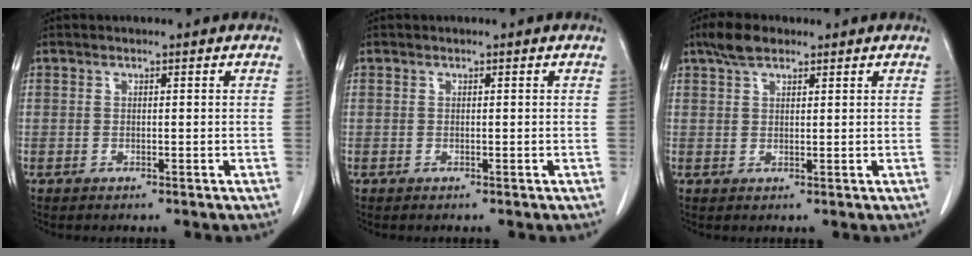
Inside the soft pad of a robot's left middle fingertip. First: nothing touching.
{"total": 0.0}
{"total": 3.7, "force": [2.7, 1.5, 2.0], "torque": [-0.047, 0.012, 0.050]}